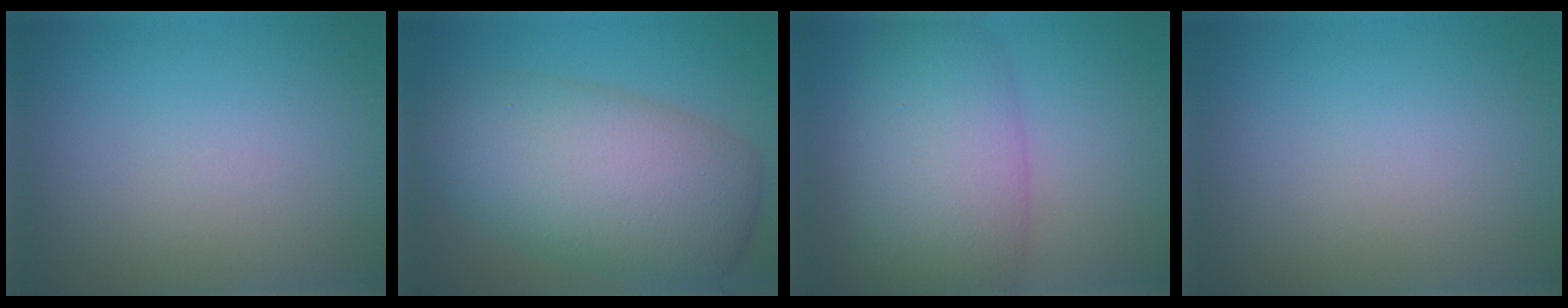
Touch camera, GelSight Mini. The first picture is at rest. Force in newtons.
{"total": 10.2, "press": 10.1, "slide": 0.5}
{"total": 8.6, "press": 8.6, "slide": 0.3}
{"total": 0.0}